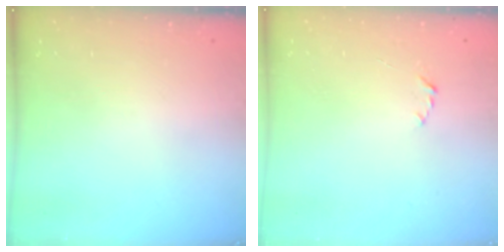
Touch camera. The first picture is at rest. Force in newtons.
{"total": 2.2, "press": 2.1, "slide": 0.3}